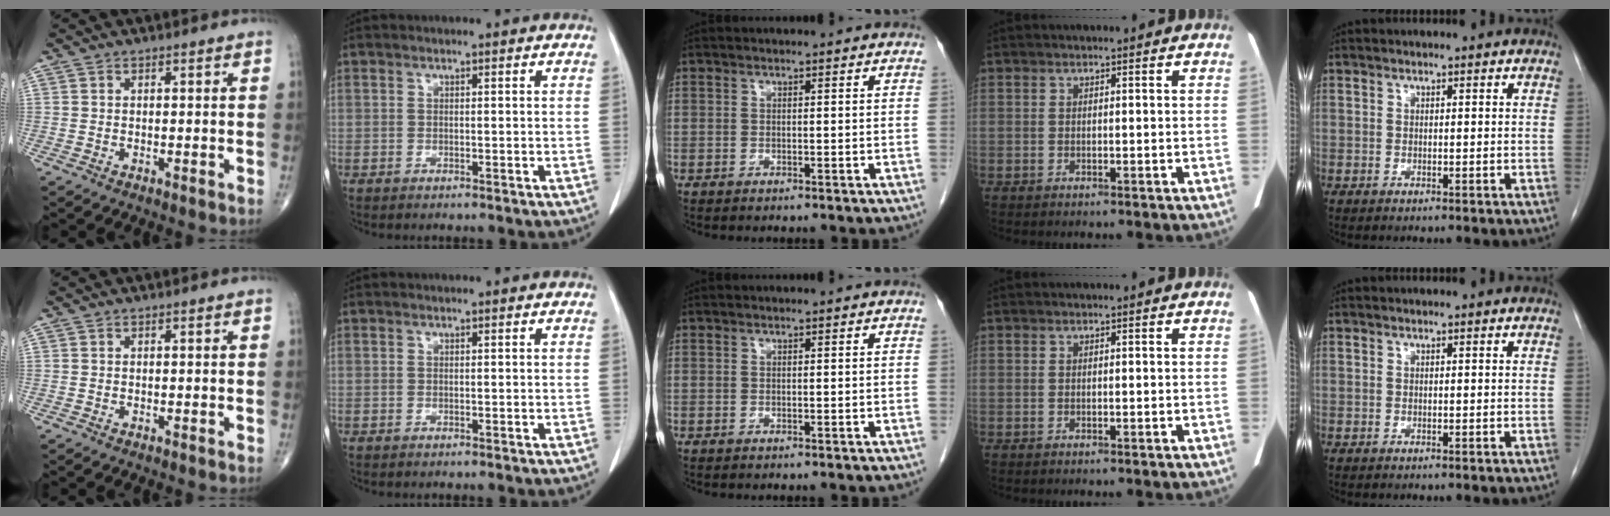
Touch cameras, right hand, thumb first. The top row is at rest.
{}